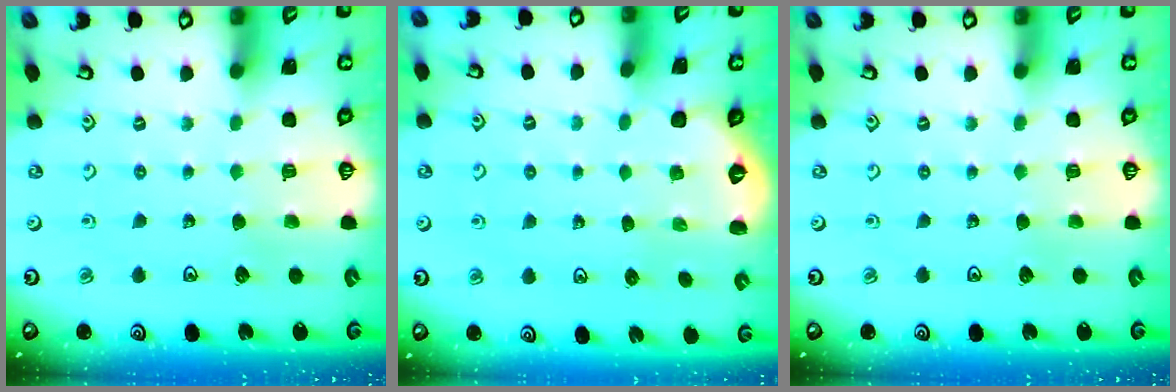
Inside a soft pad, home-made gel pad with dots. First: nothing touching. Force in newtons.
{"total": 1.9, "press": 0.7, "slide": 1.8}
{"total": 0.0}